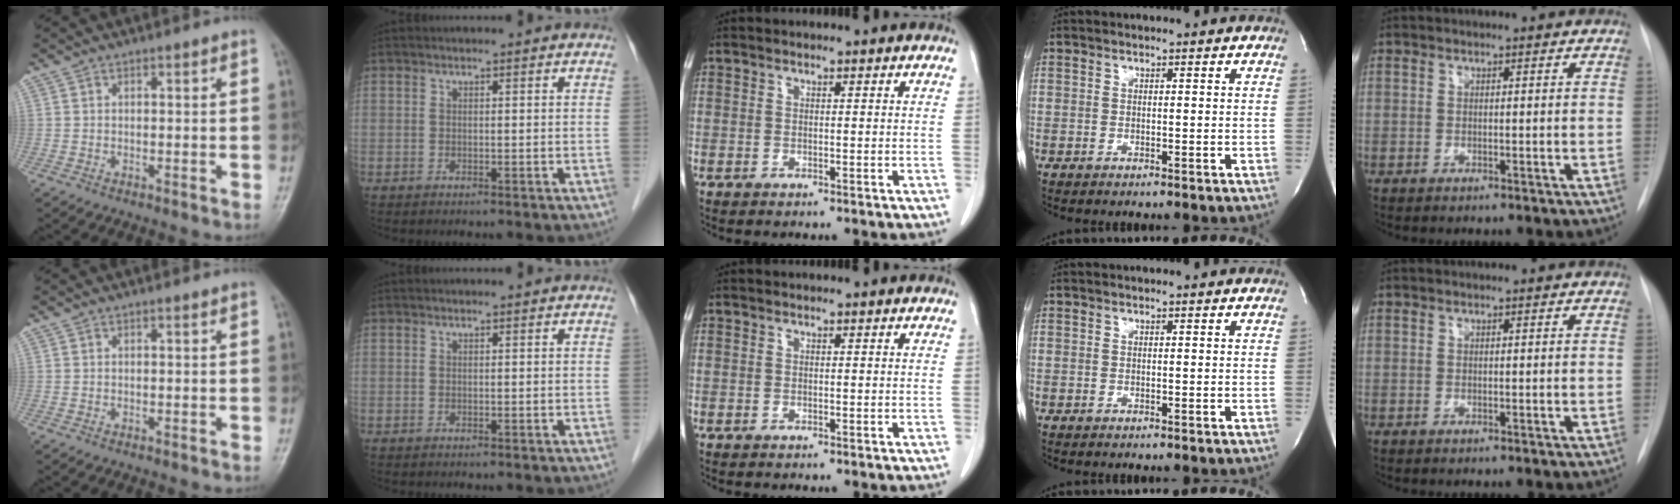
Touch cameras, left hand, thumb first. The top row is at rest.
{}